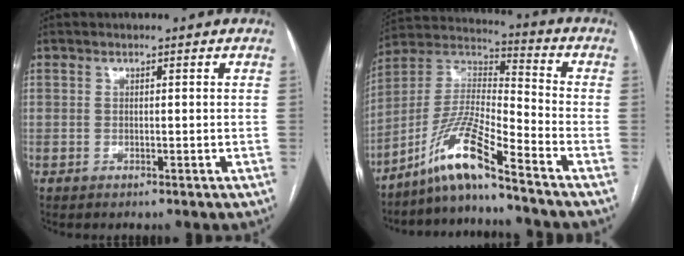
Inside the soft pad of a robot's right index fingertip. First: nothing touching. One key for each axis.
{"total": 11.5, "fx": -8.6, "fy": -0.5, "fz": 7.6, "tx": -0.159, "ty": 0.003, "tz": -0.166}